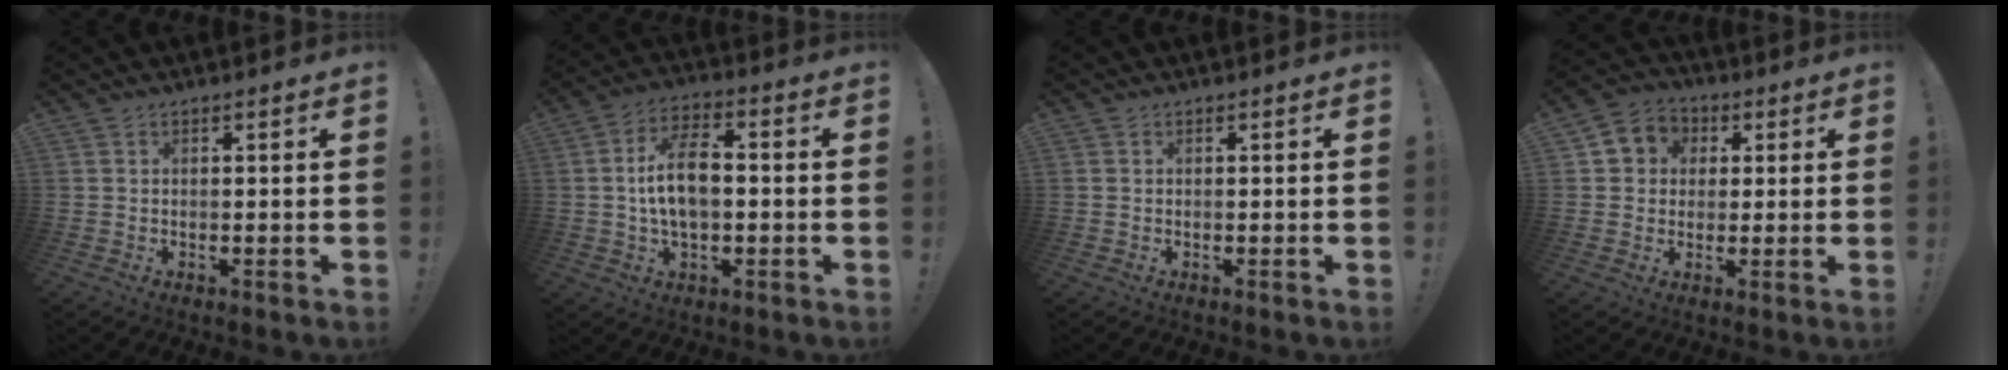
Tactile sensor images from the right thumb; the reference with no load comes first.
{"total": 11.3, "force": [-0.4, 6.2, 9.4], "torque": [-0.159, 0.010, -0.006]}
{"total": 0.0}
{"total": 6.9, "force": [0.6, 6.7, 1.8], "torque": [-0.026, 0.008, 0.017]}